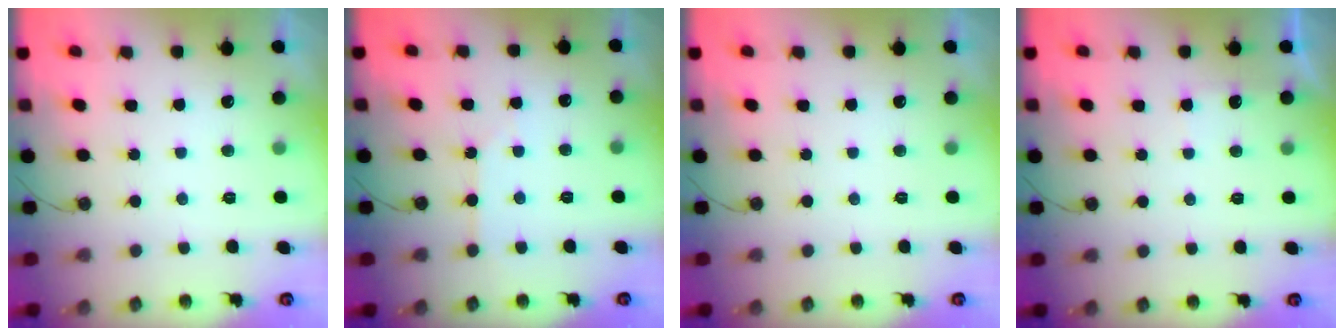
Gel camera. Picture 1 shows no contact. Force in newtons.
{"total": 3.4, "press": 3.4, "slide": 0.4}
{"total": 0.0}
{"total": 2.4, "press": 2.3, "slide": 0.4}